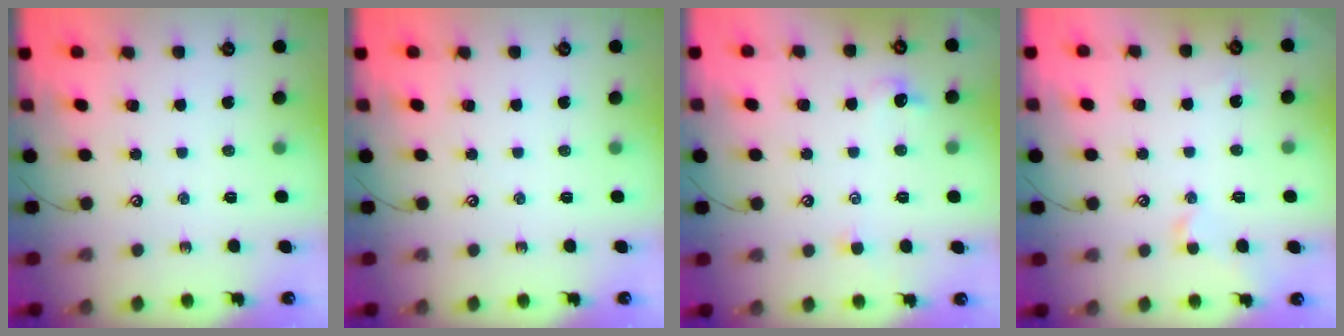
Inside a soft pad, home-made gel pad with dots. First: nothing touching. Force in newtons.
{"total": 0.0}
{"total": 1.4, "press": 1.3, "slide": 0.6}
{"total": 1.5, "press": 1.4, "slide": 0.3}